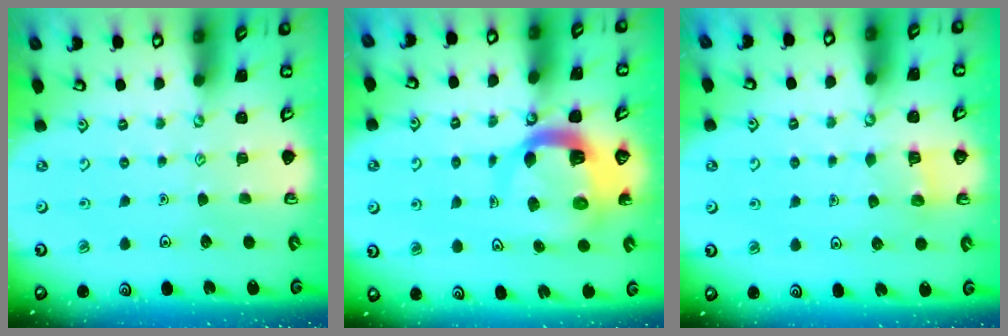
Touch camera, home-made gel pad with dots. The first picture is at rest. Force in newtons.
{"total": 10.0, "press": 9.9, "slide": 1.3}
{"total": 3.8, "press": 3.8, "slide": 0.3}